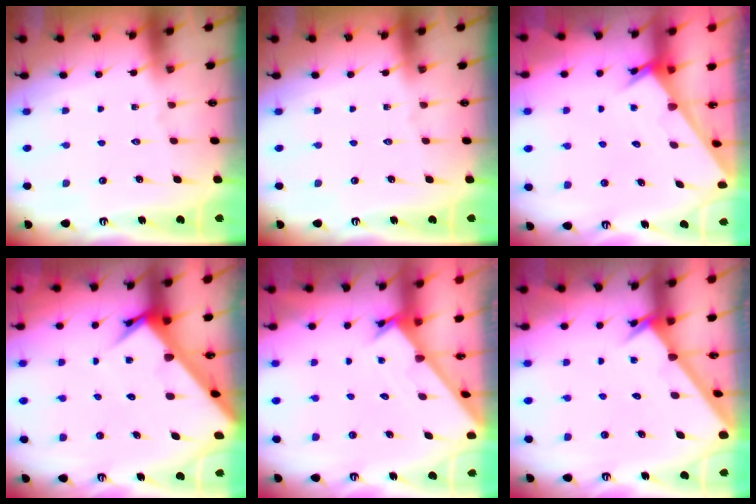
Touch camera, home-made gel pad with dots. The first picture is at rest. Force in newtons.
{"total": 0.0}
{"total": 2.1, "press": 2.1, "slide": 0.2}
{"total": 5.6, "press": 5.6, "slide": 0.3}
{"total": 1.7, "press": 1.7, "slide": 0.1}
{"total": 2.2, "press": 2.2, "slide": 0.2}